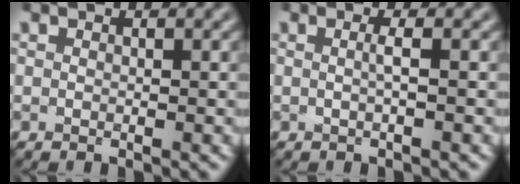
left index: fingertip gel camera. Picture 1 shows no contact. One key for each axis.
{"total": 1.1, "fx": 0.0, "fy": 0.2, "fz": 1.1, "tx": -0.021, "ty": 0.001, "tz": -0.002}